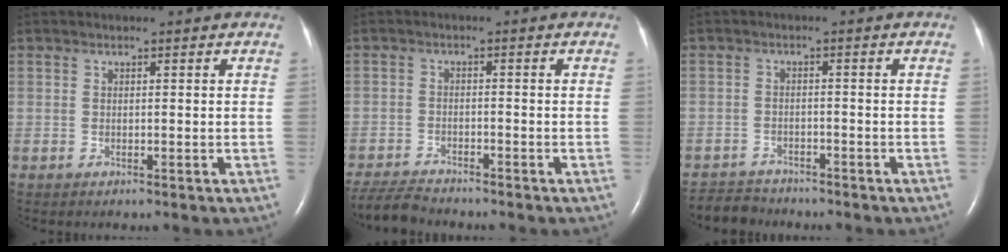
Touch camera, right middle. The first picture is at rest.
{"total": 5.5, "force": [-5.4, 0.4, 1.1], "torque": [-0.021, -0.023, -0.095]}
{"total": 4.2, "force": [-4.0, 1.0, -0.5], "torque": [0.002, -0.013, -0.071]}